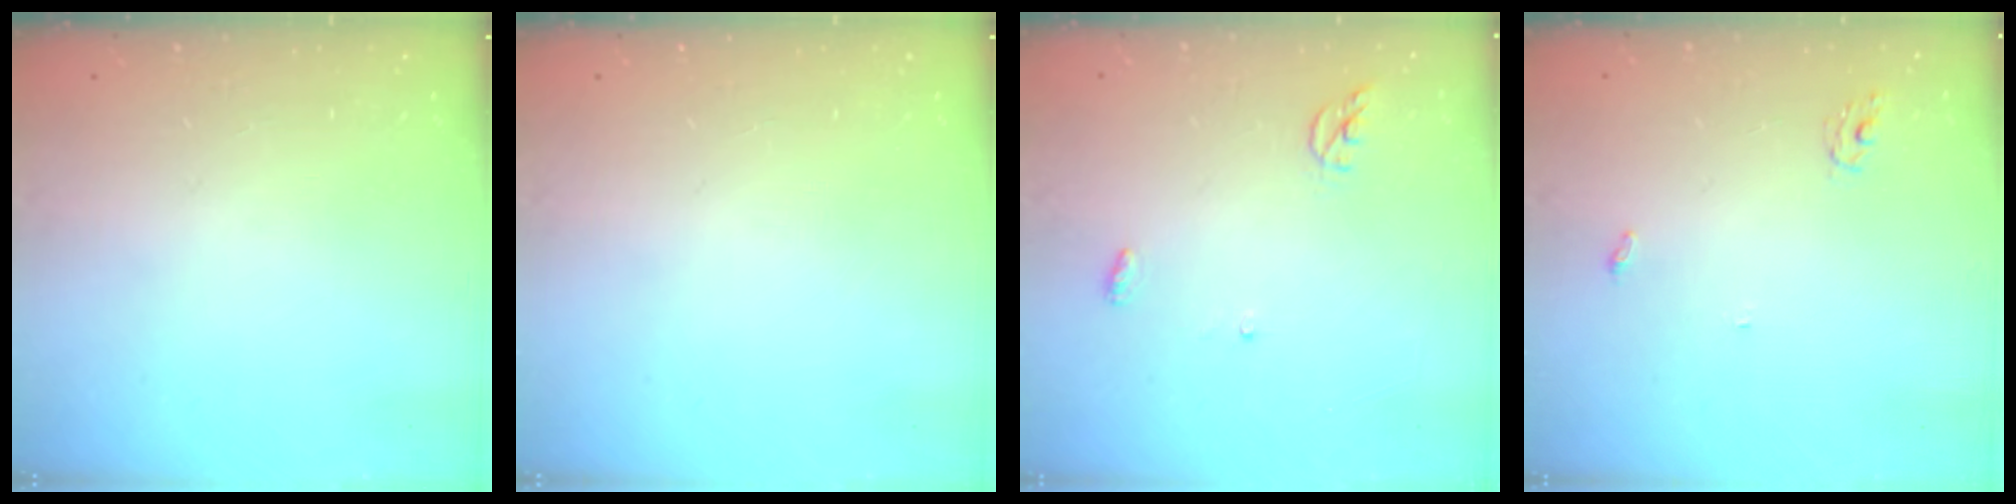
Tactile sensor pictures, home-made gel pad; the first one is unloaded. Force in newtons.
{"total": 0.0}
{"total": 4.9, "press": 4.9, "slide": 0.2}
{"total": 2.8, "press": 2.8, "slide": 0.2}